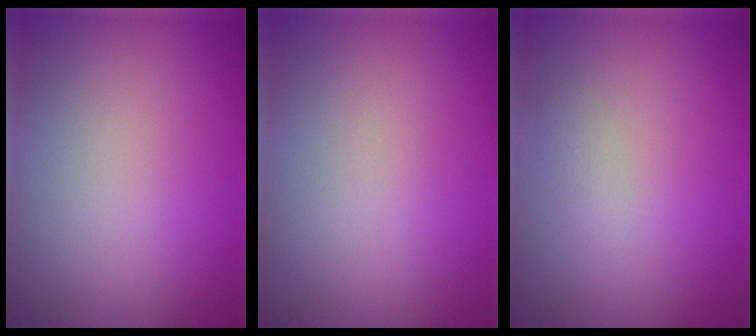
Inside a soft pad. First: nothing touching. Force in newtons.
{"total": 0.0}
{"total": 1.0, "press": 1.0, "slide": 0.0}